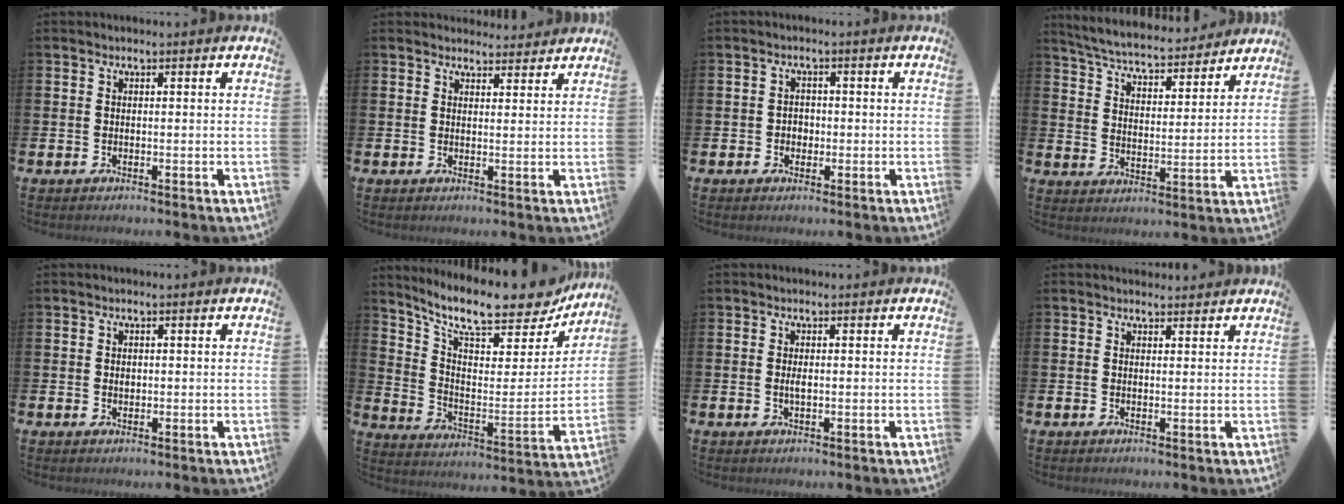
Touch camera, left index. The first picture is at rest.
{"total": 2.6, "force": [2.6, 0.6, -0.1], "torque": [0.006, -0.016, 0.046]}
{"total": 1.7, "force": [-0.4, 1.6, 0.6], "torque": [-0.005, 0.003, -0.013]}
{"total": 5.8, "force": [5.6, 0.7, 1.2], "torque": [-0.053, -0.042, 0.095]}
{"total": 0.7, "force": [0.2, 0.6, 0.4], "torque": [0.000, 0.001, 0.001]}
{"total": 10.8, "force": [9.4, 2.6, 4.5], "torque": [-0.111, -0.077, 0.158]}
{"total": 1.2, "force": [0.0, 0.4, 1.1], "torque": [-0.021, 0.002, -0.002]}
{"total": 1.7, "force": [1.6, 0.4, -0.1], "torque": [0.007, -0.006, 0.028]}